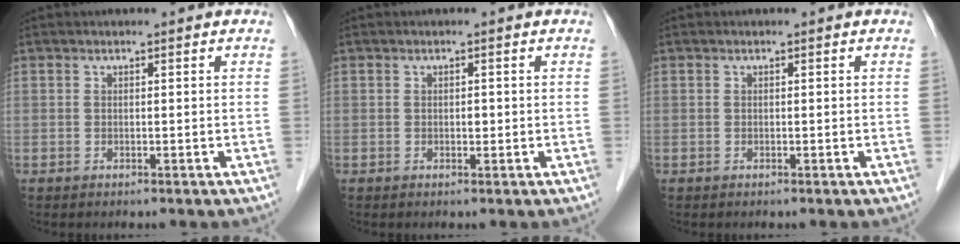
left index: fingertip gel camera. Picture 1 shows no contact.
{"total": 0.7, "force": [0.0, 0.4, 0.5], "torque": [-0.008, 0.001, -0.001]}
{"total": 0.0}